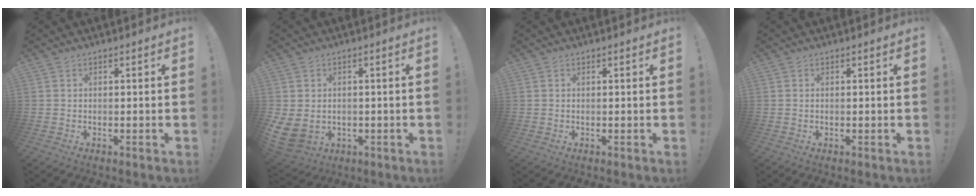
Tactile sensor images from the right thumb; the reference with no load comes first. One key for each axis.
{"total": 5.4, "fx": 1.1, "fy": 4.3, "fz": 3.0, "tx": -0.061, "ty": -0.016, "tz": 0.024}
{"total": 0.6, "fx": 0.3, "fy": 0.5, "fz": -0.1, "tx": 0.010, "ty": -0.001, "tz": 0.004}
{"total": 0.0}